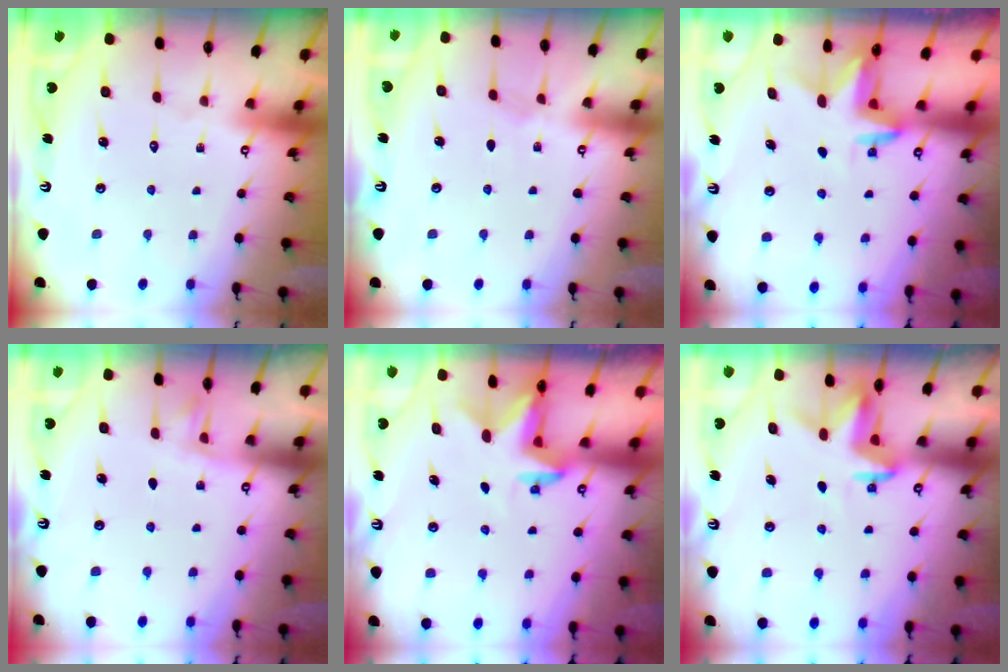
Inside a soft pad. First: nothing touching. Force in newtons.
{"total": 2.9, "press": 2.9, "slide": 0.4}
{"total": 3.2, "press": 3.2, "slide": 0.3}
{"total": 2.4, "press": 2.4, "slide": 0.5}
{"total": 2.4, "press": 2.4, "slide": 0.4}
{"total": 3.5, "press": 3.5, "slide": 0.3}